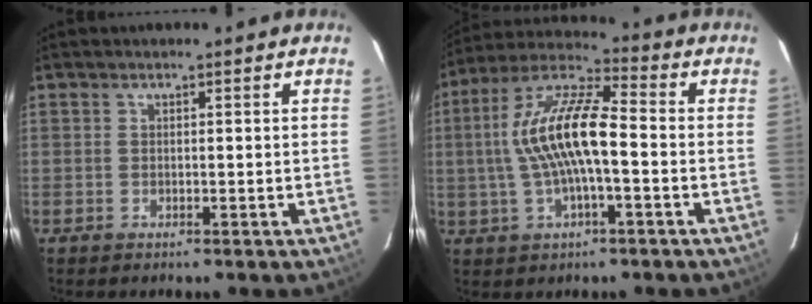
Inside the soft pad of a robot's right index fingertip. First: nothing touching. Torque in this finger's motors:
{"motor_torque": [0.62, -0.08, 1.05, 0.21]}